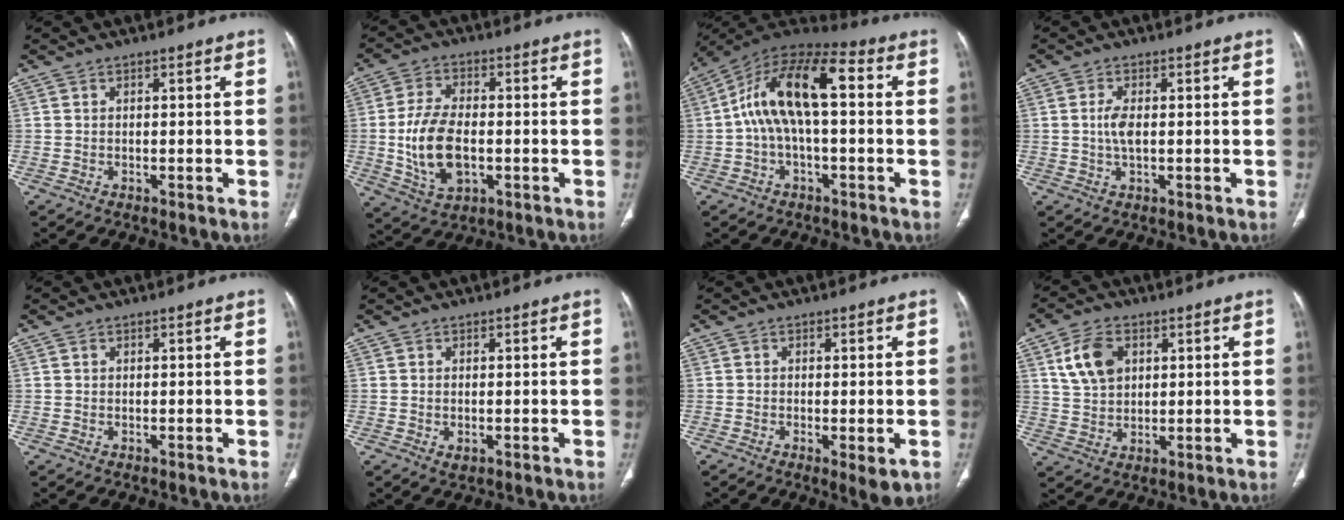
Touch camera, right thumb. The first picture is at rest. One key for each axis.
{"total": 12.2, "fx": -1.6, "fy": 6.9, "fz": 9.9, "tx": -0.190, "ty": 0.004, "tz": -0.022}
{"total": 15.1, "fx": 1.3, "fy": 6.8, "fz": 13.4, "tx": -0.242, "ty": 0.052, "tz": 0.014}
{"total": 3.4, "fx": 0.1, "fy": 1.4, "fz": 3.0, "tx": -0.068, "ty": 0.002, "tz": 0.003}
{"total": 0.0}
{"total": 1.4, "fx": -0.3, "fy": 0.8, "fz": 1.1, "tx": -0.021, "ty": -0.002, "tz": 0.000}
{"total": 4.0, "fx": -1.3, "fy": 1.1, "fz": 3.6, "tx": -0.054, "ty": -0.011, "tz": -0.017}
{"total": 8.5, "fx": 3.2, "fy": 5.8, "fz": 5.4, "tx": -0.087, "ty": -0.007, "tz": 0.065}